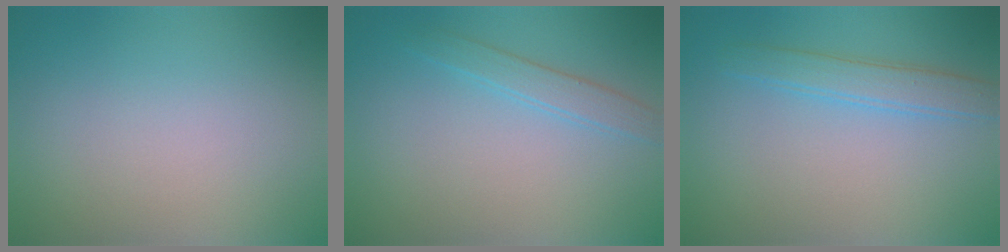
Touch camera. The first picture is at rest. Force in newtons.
{"total": 1.9, "press": 1.9, "slide": 0.1}
{"total": 2.6, "press": 2.6, "slide": 0.1}